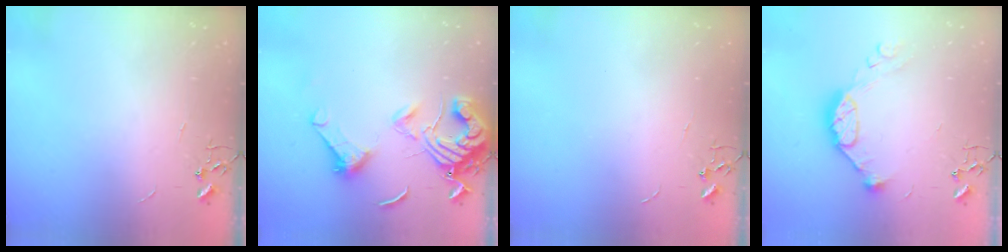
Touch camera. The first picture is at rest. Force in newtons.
{"total": 15.1, "press": 15.0, "slide": 1.8}
{"total": 0.0}
{"total": 11.8, "press": 11.7, "slide": 1.0}